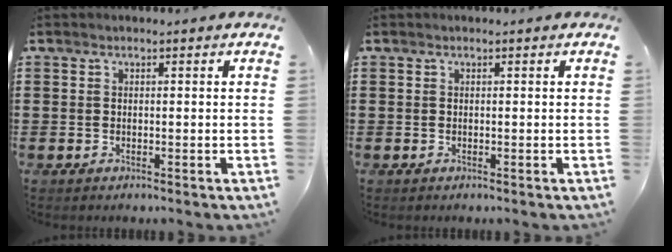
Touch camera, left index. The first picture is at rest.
{"total": 0.0}